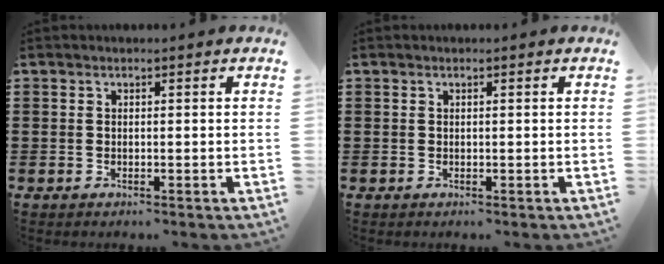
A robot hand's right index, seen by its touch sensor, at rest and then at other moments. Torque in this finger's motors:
{"motor_torque": [0.25, 0.06, 0.02, 0.00]}